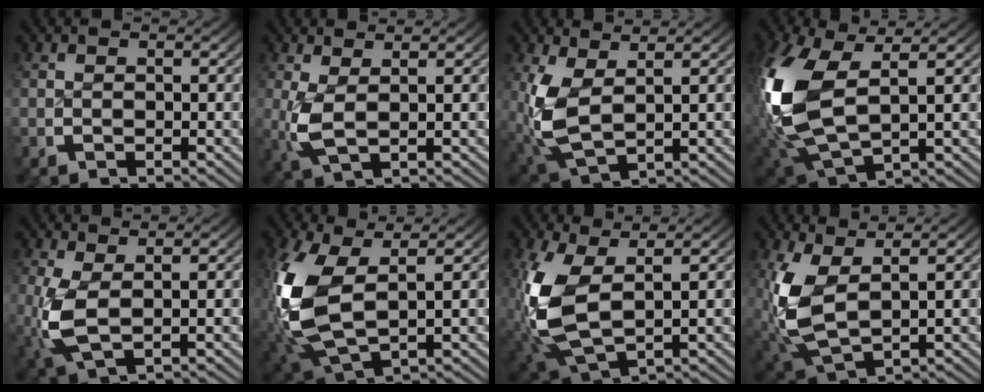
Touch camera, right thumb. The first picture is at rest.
{"total": 3.5, "force": [1.0, 1.6, 3.0], "torque": [-0.081, -0.013, 0.027]}
{"total": 6.3, "force": [1.0, 3.9, 4.9], "torque": [-0.138, -0.026, 0.039]}
{"total": 11.9, "force": [0.6, 7.6, 9.1], "torque": [-0.265, -0.043, 0.045]}
{"total": 4.7, "force": [0.6, 2.5, 3.9], "torque": [-0.109, -0.017, 0.023]}
{"total": 10.7, "force": [0.2, 6.7, 8.3], "torque": [-0.233, -0.042, 0.034]}
{"total": 9.3, "force": [0.3, 5.8, 7.2], "torque": [-0.201, -0.038, 0.035]}
{"total": 8.1, "force": [0.8, 5.1, 6.2], "torque": [-0.174, -0.035, 0.042]}